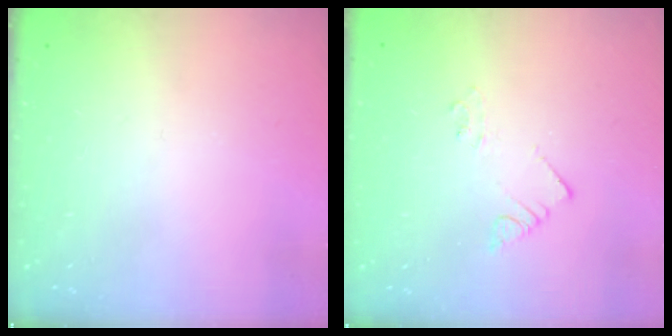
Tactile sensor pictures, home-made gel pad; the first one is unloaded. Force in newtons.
{"total": 2.2, "press": 2.2, "slide": 0.1}